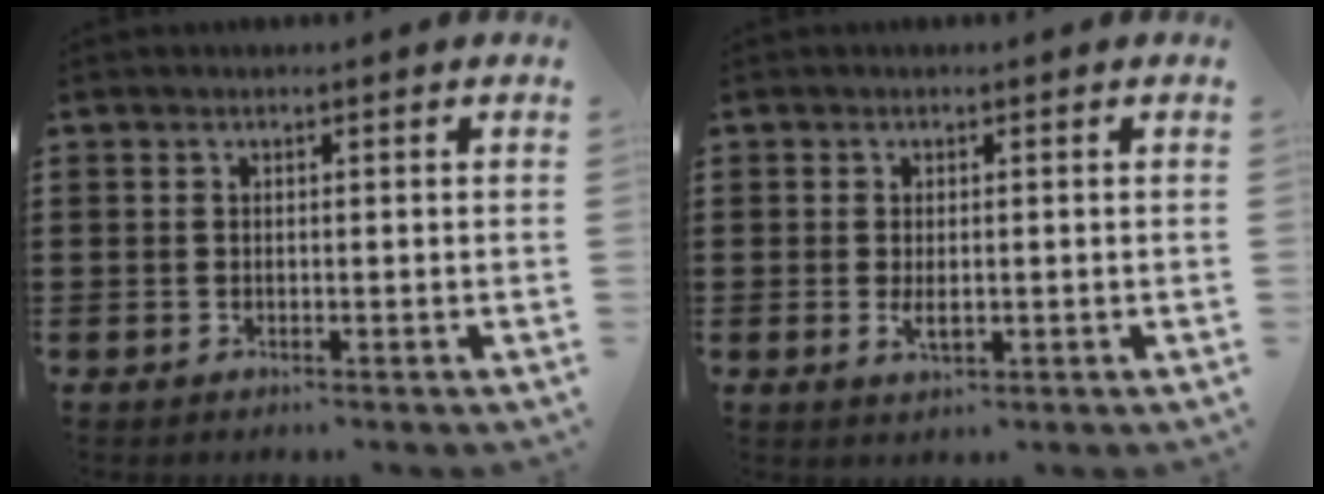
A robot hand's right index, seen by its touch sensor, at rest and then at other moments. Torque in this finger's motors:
{"motor_torque": [1.07, 1.06, 0.06, 0.05]}